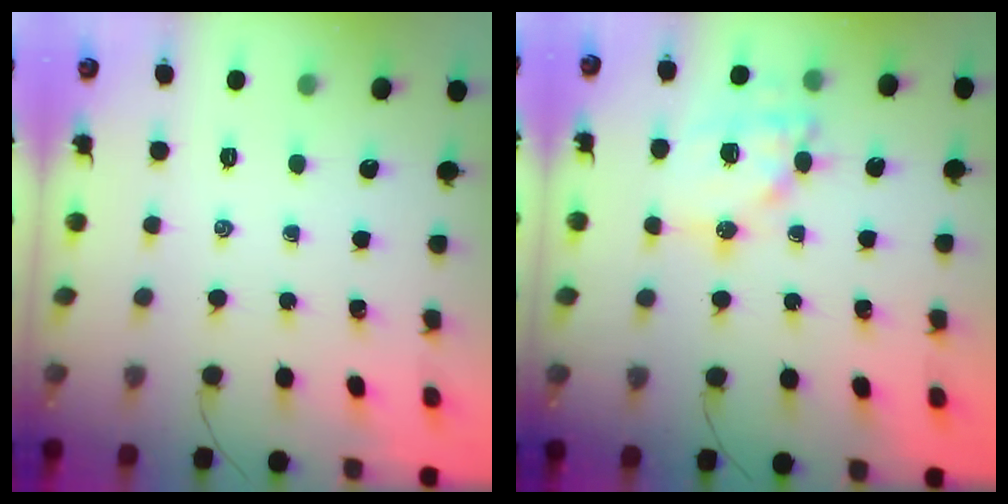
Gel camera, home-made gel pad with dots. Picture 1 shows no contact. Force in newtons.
{"total": 15.5, "press": 15.2, "slide": 3.2}